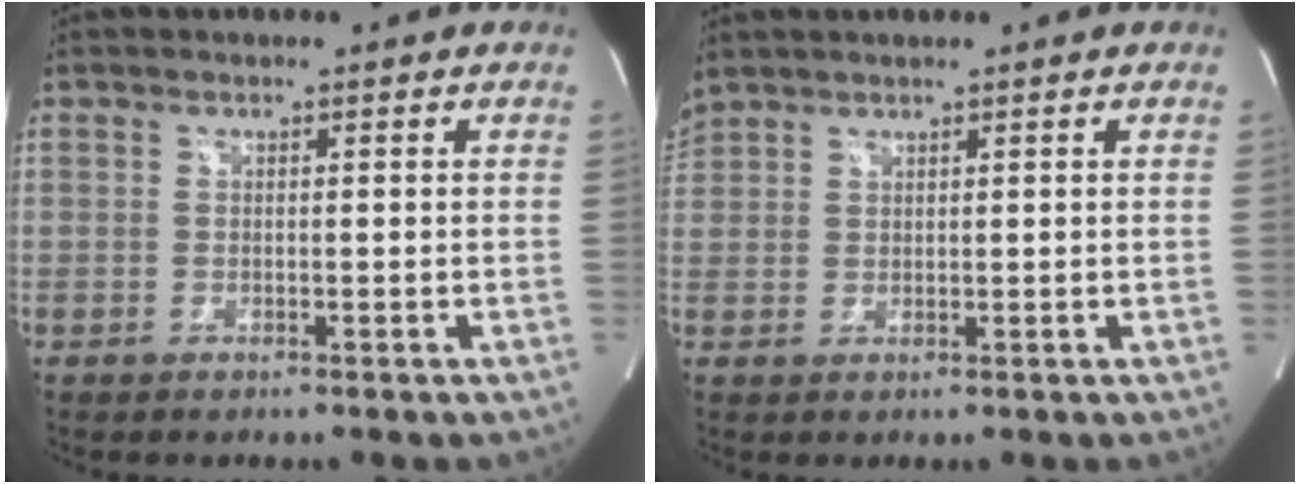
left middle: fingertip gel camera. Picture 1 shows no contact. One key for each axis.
{"total": 3.0, "fx": 2.8, "fy": 0.3, "fz": 0.9, "tx": -0.036, "ty": 0.026, "tz": 0.065}